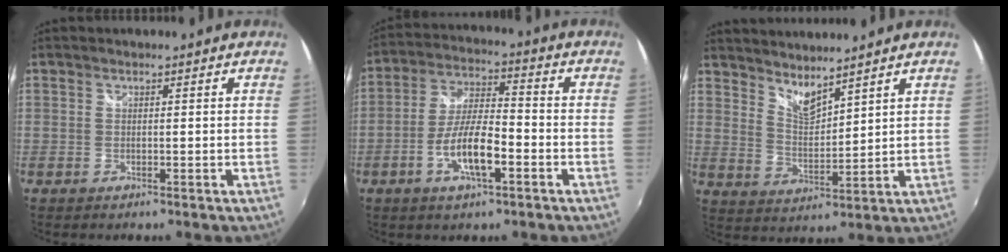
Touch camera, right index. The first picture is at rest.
{"total": 10.2, "force": [-4.1, 2.7, 8.9], "torque": [-0.180, -0.001, -0.076]}
{"total": 6.3, "force": [5.6, 1.0, 2.6], "torque": [-0.041, -0.008, 0.102]}